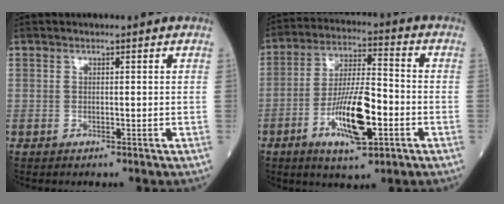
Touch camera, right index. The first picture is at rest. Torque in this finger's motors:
{"motor_torque": [0.68, -0.18, 0.30, 0.21]}